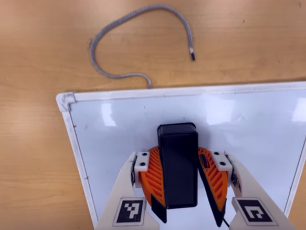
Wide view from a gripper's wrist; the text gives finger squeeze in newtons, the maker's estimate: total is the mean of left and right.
{"total": 14.4, "left": 15.9, "right": 13.0}